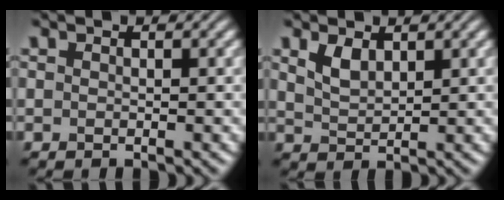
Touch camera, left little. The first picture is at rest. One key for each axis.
{"total": 2.1, "fx": 1.3, "fy": 1.1, "fz": 1.3, "tx": -0.032, "ty": -0.001, "tz": 0.031}